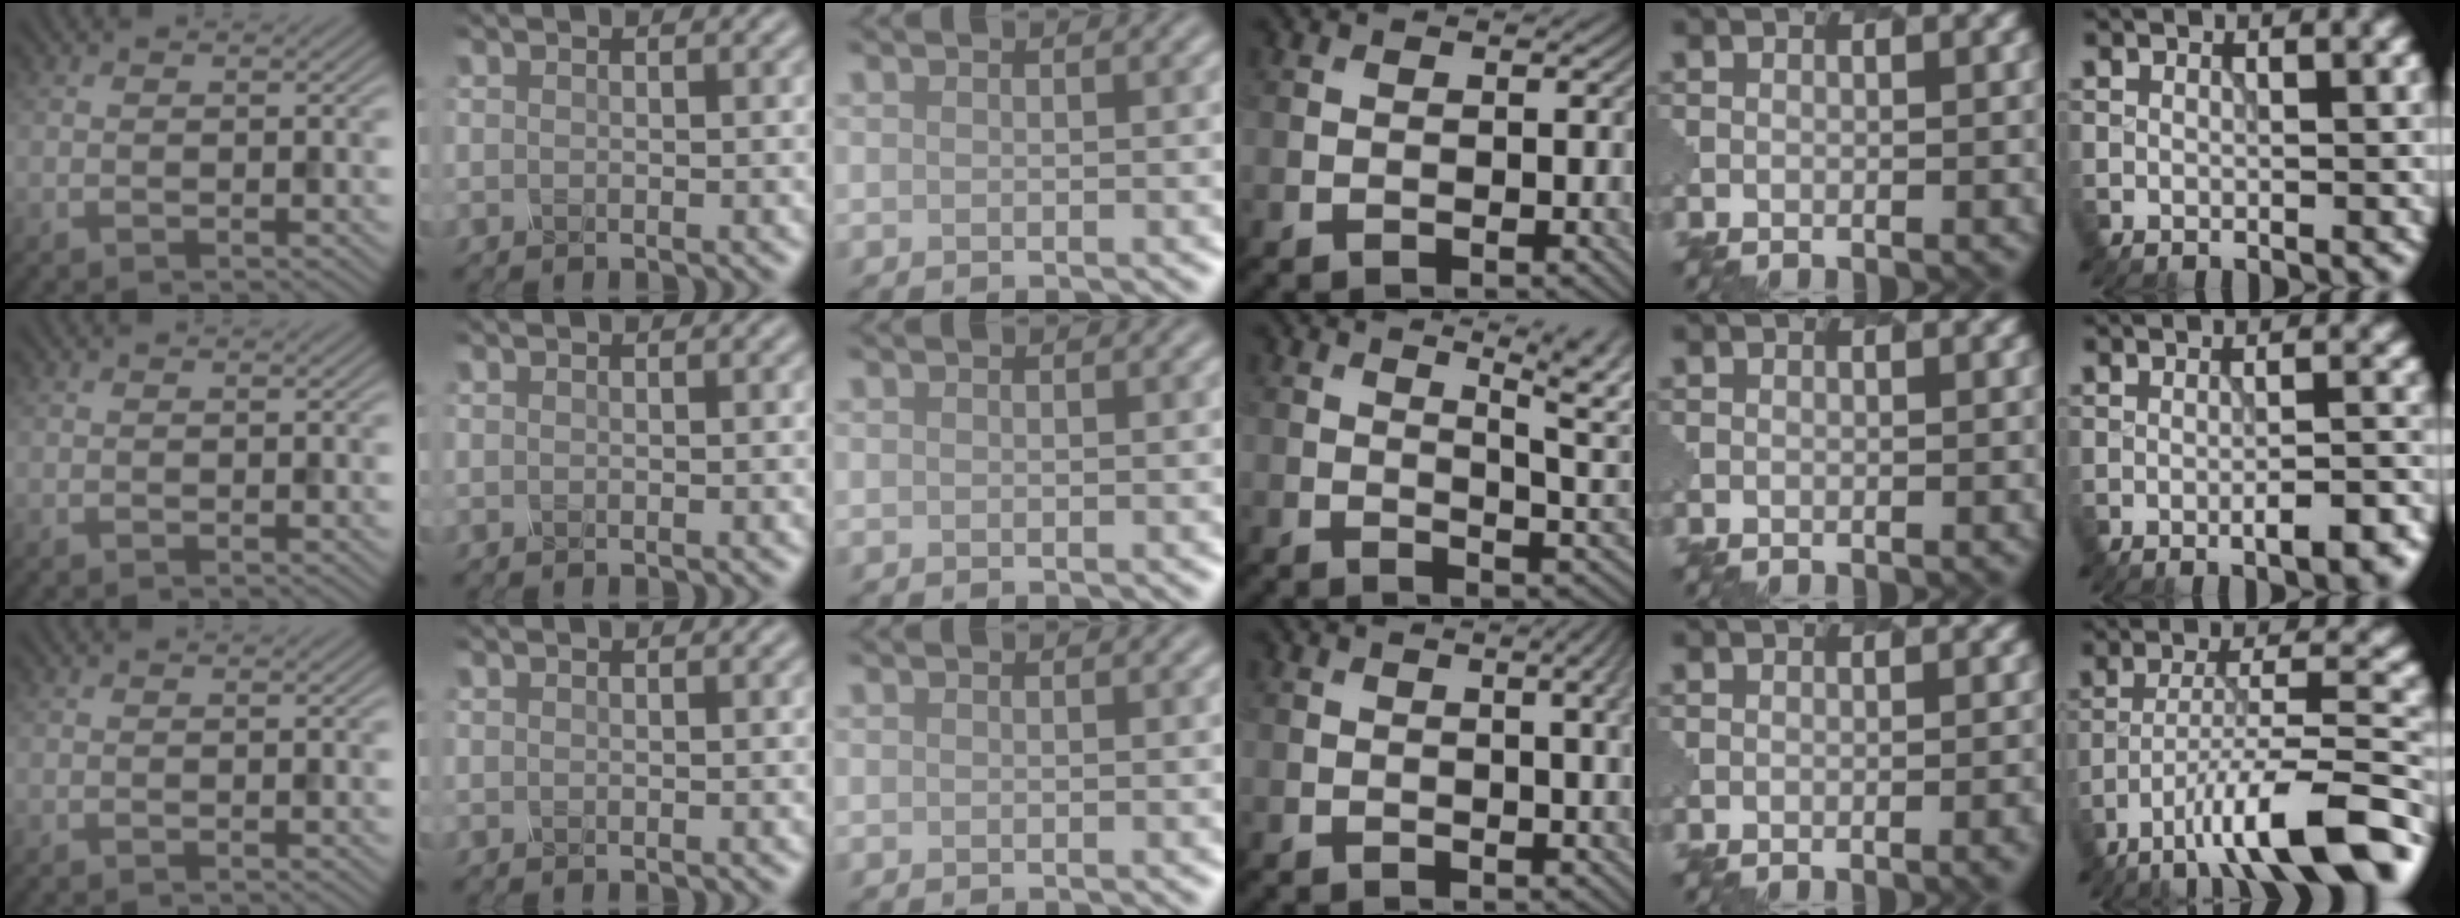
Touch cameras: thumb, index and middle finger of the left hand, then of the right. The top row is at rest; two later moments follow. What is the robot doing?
{"motion": "pour", "object": "mug"}